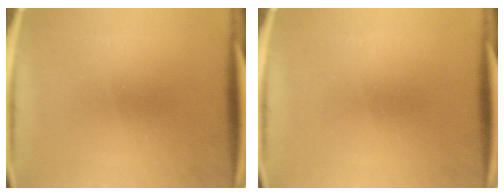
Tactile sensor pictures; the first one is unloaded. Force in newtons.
{"total": 0.0}